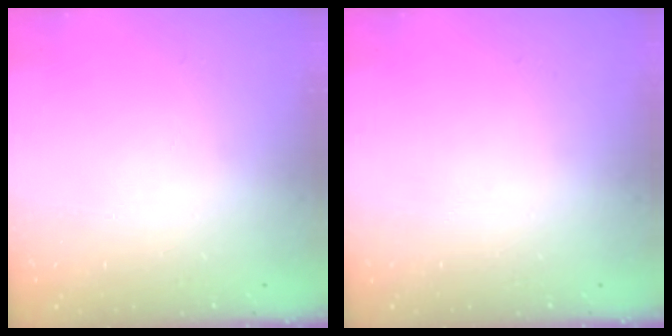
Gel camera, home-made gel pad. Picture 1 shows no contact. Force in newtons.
{"total": 0.0}